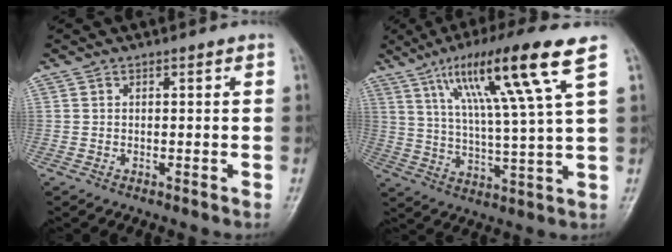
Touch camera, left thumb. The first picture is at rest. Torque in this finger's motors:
{"motor_torque": [1.00, 0.23, 1.82, -0.95, 0.45]}